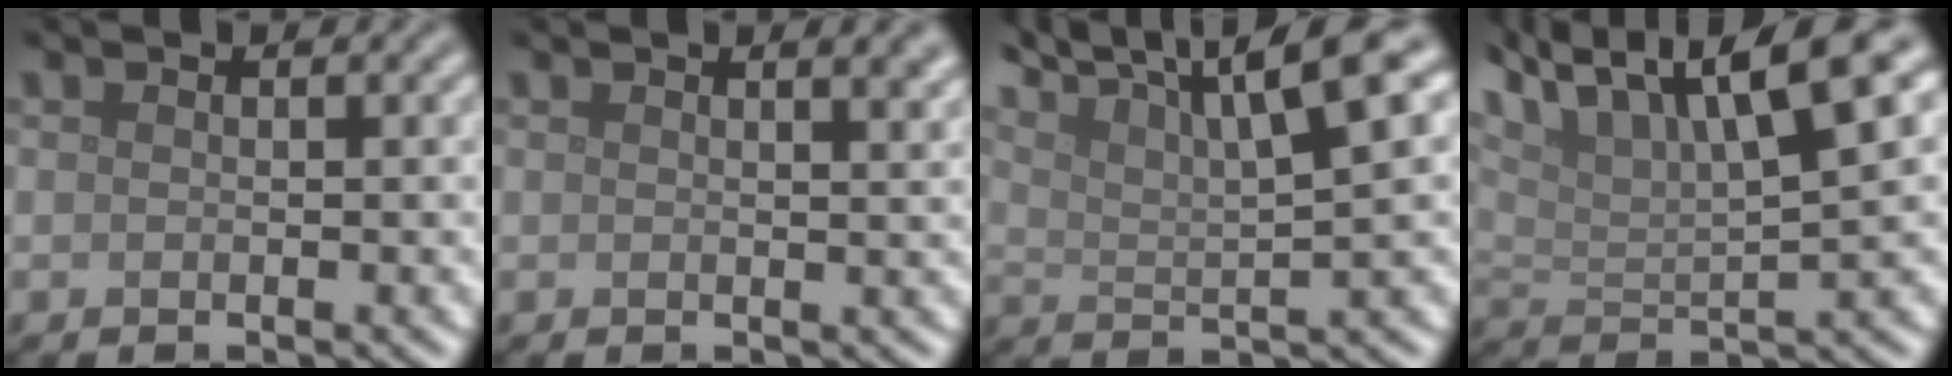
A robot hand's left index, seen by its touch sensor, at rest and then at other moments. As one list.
[{"total": 2.9, "force": [1.6, 1.2, 2.1], "torque": [-0.005, 0.009, 0.010]}, {"total": 9.4, "force": [6.6, 1.9, 6.5], "torque": [-0.102, 0.024, 0.101]}, {"total": 11.8, "force": [7.3, 3.5, 8.6], "torque": [-0.162, 0.019, 0.126]}]